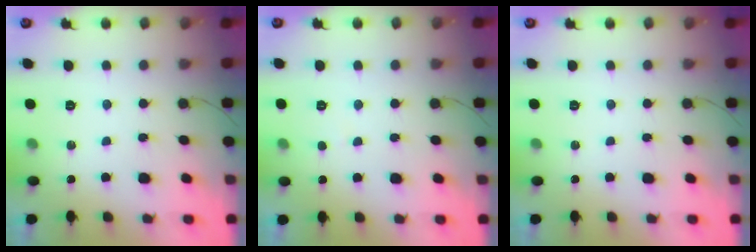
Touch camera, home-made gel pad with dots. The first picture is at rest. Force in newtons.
{"total": 1.3, "press": 1.3, "slide": 0.1}
{"total": 0.0}